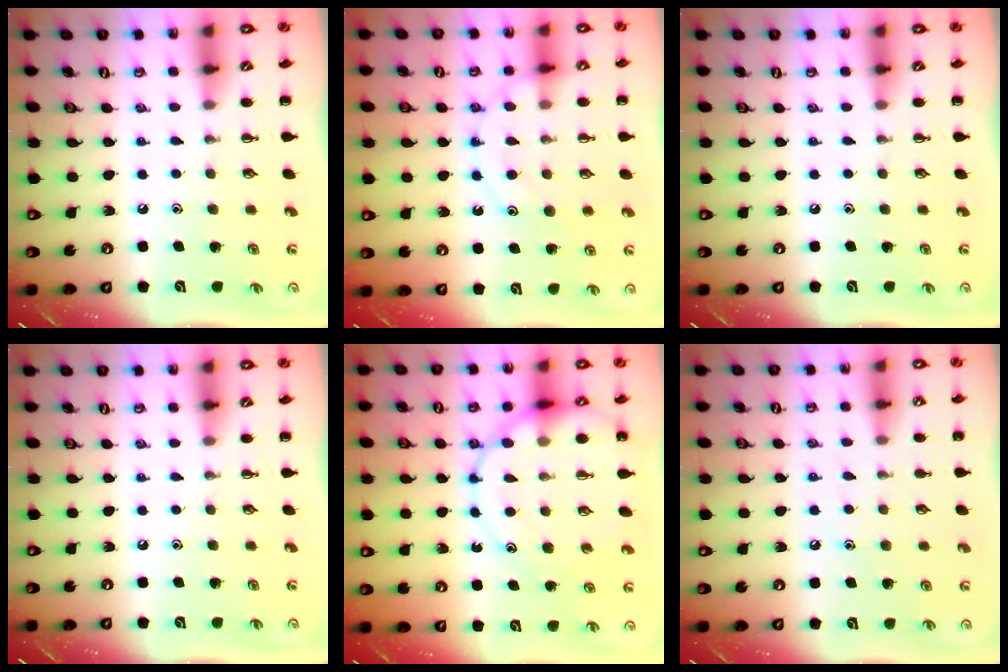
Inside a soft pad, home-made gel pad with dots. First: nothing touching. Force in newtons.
{"total": 11.8, "press": 11.8, "slide": 0.7}
{"total": 0.0}
{"total": 0.0}
{"total": 17.6, "press": 17.3, "slide": 2.9}
{"total": 6.3, "press": 6.0, "slide": 1.8}